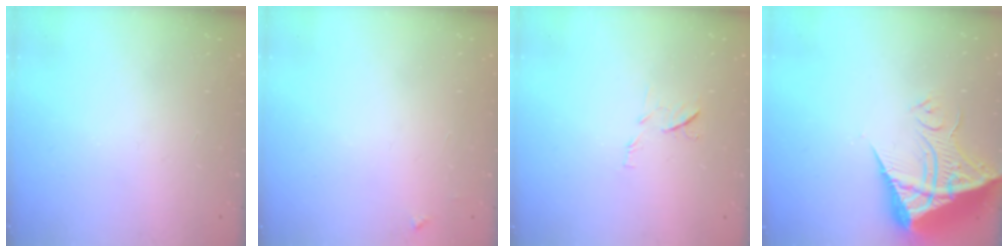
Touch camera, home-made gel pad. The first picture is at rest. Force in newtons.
{"total": 3.3, "press": 3.3, "slide": 0.4}
{"total": 6.5, "press": 6.5, "slide": 0.7}
{"total": 13.9, "press": 13.9, "slide": 1.3}